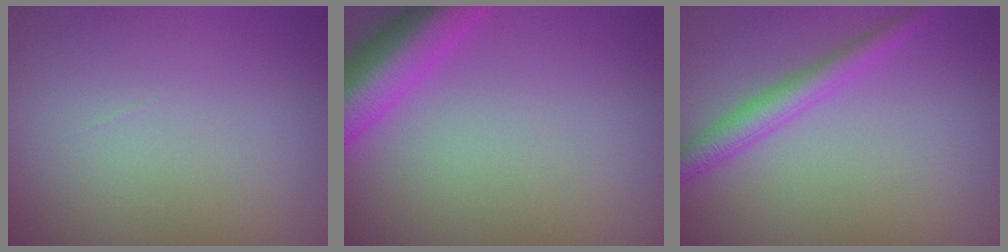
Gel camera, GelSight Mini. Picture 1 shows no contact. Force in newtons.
{"total": 5.9, "press": 5.9, "slide": 0.4}
{"total": 2.7, "press": 2.7, "slide": 0.1}